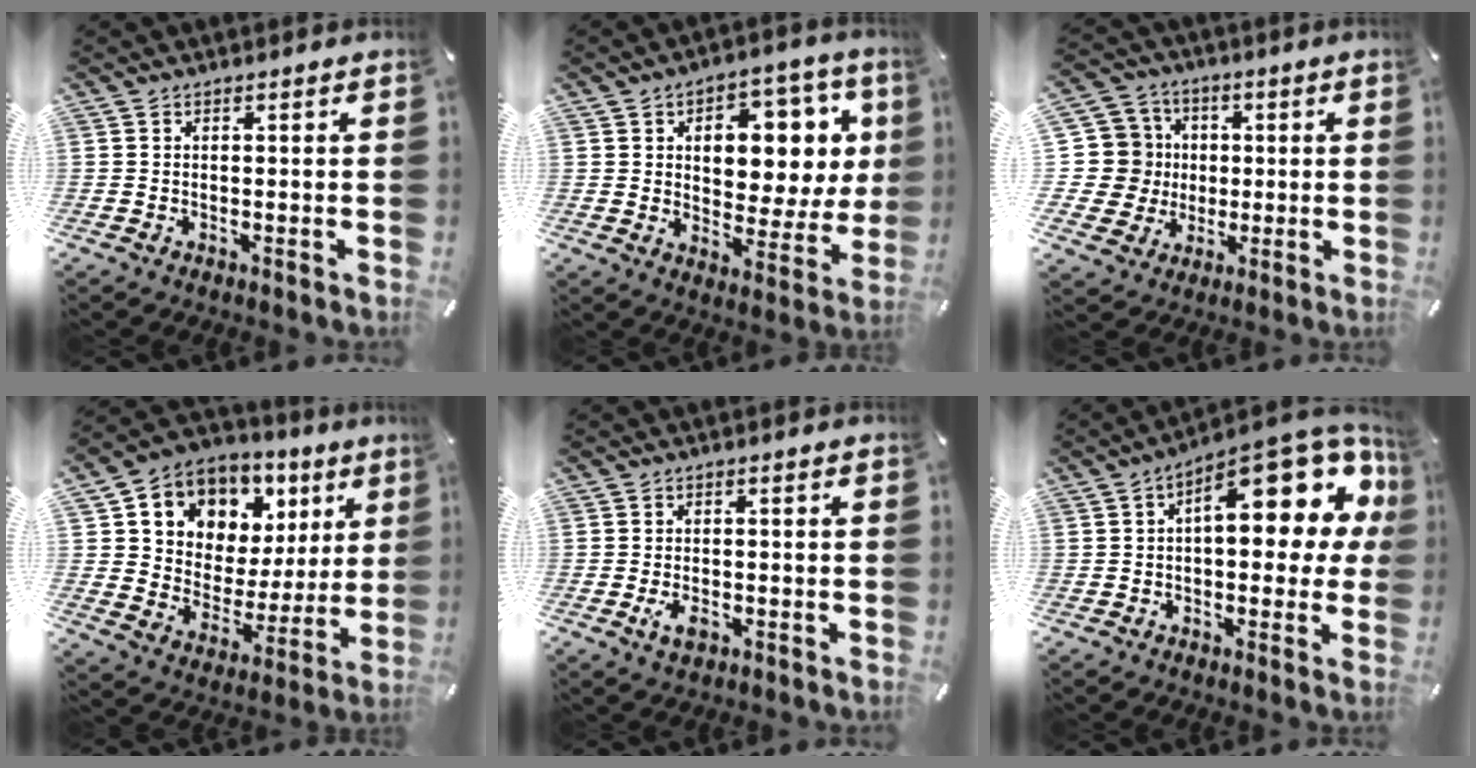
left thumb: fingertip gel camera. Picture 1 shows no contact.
{"total": 12.2, "force": [4.1, 7.9, 8.4], "torque": [-0.108, -0.033, 0.067]}
{"total": 13.7, "force": [0.0, 13.2, 3.7], "torque": [-0.076, 0.008, 0.005]}
{"total": 9.1, "force": [4.7, 7.8, 0.7], "torque": [-0.030, -0.053, 0.090]}
{"total": 3.3, "force": [-1.2, 1.8, 2.5], "torque": [-0.055, 0.000, -0.024]}
{"total": 18.9, "force": [6.8, 8.4, 15.5], "torque": [-0.201, -0.049, 0.109]}